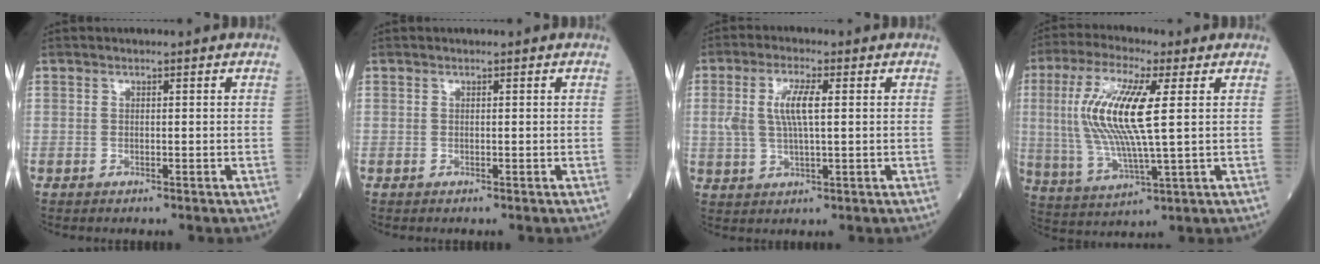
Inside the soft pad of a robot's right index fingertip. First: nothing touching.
{"total": 0.0}
{"total": 6.1, "force": [1.2, 1.4, 5.8], "torque": [-0.130, 0.010, 0.027]}
{"total": 13.9, "force": [2.4, 1.8, 13.6], "torque": [-0.300, 0.003, 0.044]}